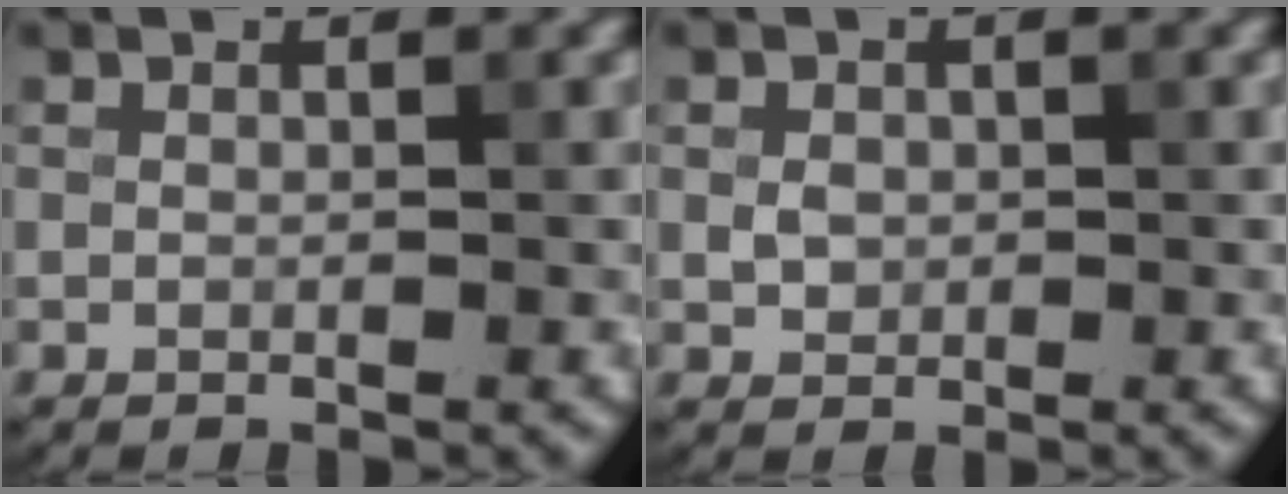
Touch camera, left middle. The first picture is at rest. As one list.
[{"total": 1.3, "force": [0.1, 1.1, 0.6], "torque": [-0.010, -0.001, 0.001]}]